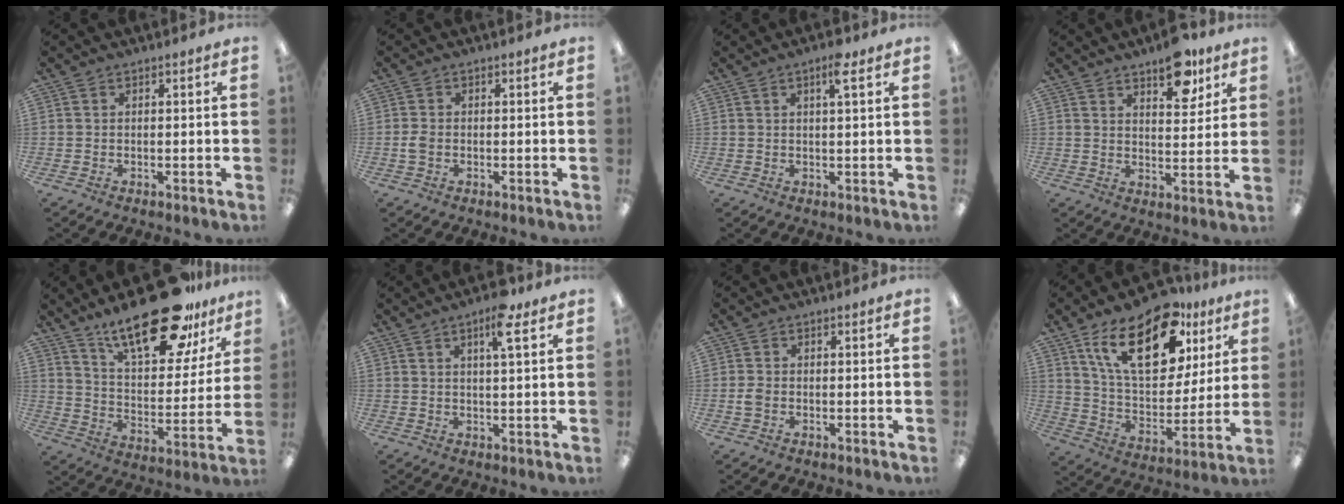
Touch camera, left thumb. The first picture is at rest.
{"total": 2.2, "force": [-0.5, 1.6, 1.4], "torque": [-0.023, 0.005, -0.009]}
{"total": 4.2, "force": [2.4, 0.8, 3.4], "torque": [-0.058, -0.002, 0.037]}
{"total": 10.0, "force": [6.8, 4.6, 5.7], "torque": [-0.056, -0.037, 0.111]}
{"total": 24.8, "force": [17.9, 9.1, 14.6], "torque": [-0.231, -0.101, 0.301]}
{"total": 7.1, "force": [4.0, 1.7, 5.6], "torque": [-0.090, -0.005, 0.061]}
{"total": 2.0, "force": [-0.4, 1.5, 1.2], "torque": [-0.022, 0.004, -0.008]}
{"total": 22.5, "force": [12.5, 11.4, 14.9], "torque": [-0.247, -0.040, 0.215]}